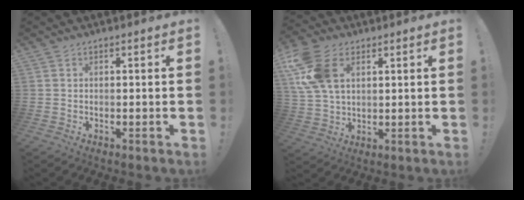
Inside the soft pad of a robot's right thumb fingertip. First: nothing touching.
{"total": 14.5, "force": [5.3, 9.5, 9.6], "torque": [-0.201, 0.000, 0.105]}